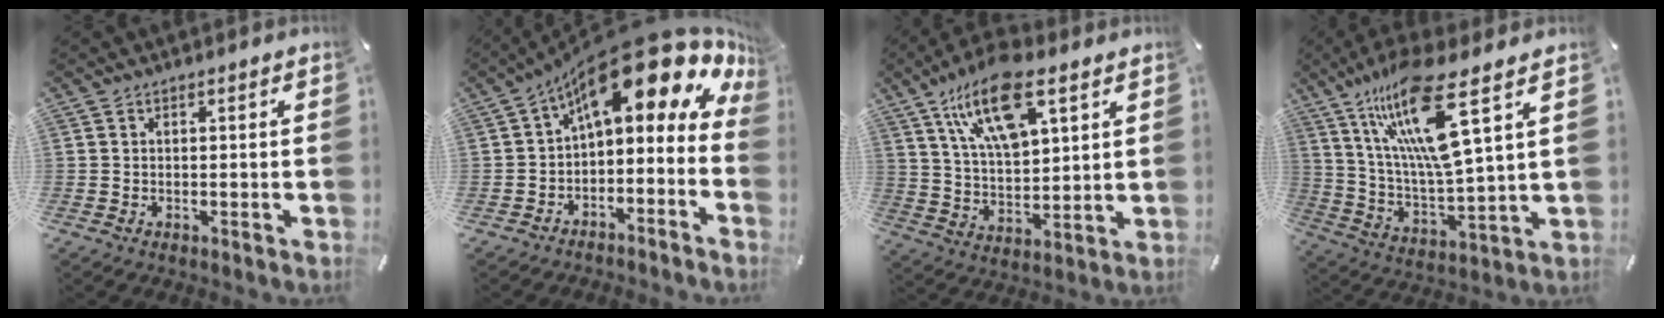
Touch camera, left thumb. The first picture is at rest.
{"total": 19.4, "force": [11.0, 7.8, 14.0], "torque": [-0.197, -0.089, 0.191]}
{"total": 16.1, "force": [9.4, 7.2, 11.0], "torque": [-0.217, -0.027, 0.160]}
{"total": 18.9, "force": [10.1, 3.4, 15.6], "torque": [-0.333, -0.052, 0.152]}